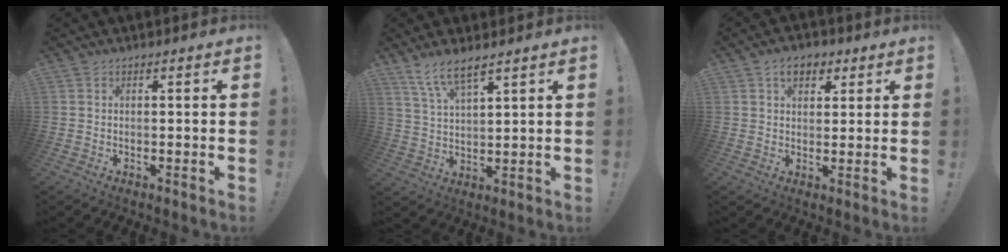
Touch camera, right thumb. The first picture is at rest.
{"total": 7.3, "force": [5.7, 1.6, 4.3], "torque": [-0.085, -0.025, 0.106]}
{"total": 7.0, "force": [3.2, 4.7, 4.0], "torque": [-0.045, -0.001, 0.057]}